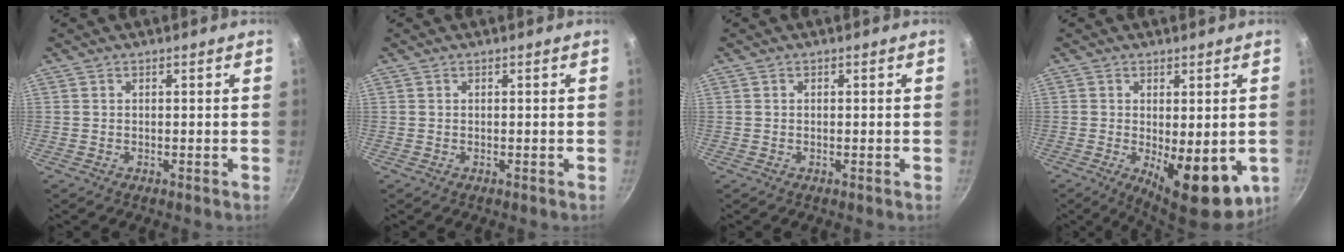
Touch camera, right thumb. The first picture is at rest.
{"total": 0.0}
{"total": 0.0}
{"total": 13.0, "force": [-2.7, 5.3, 11.5], "torque": [-0.134, -0.012, -0.021]}